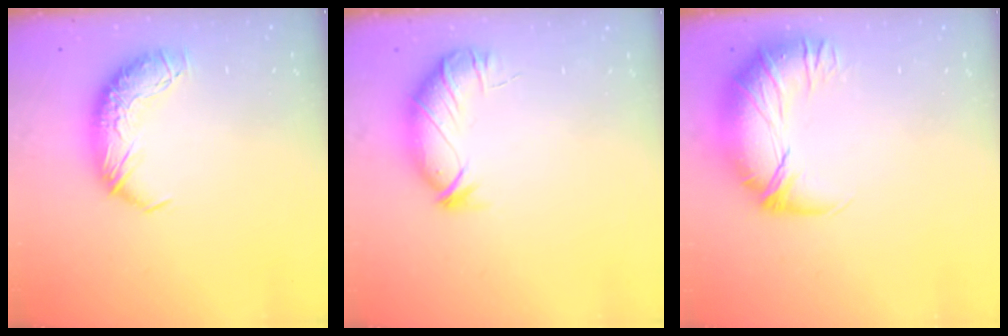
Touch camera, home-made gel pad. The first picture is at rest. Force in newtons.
{"total": 3.5, "press": 3.3, "slide": 1.0}
{"total": 2.7, "press": 0.4, "slide": 2.7}